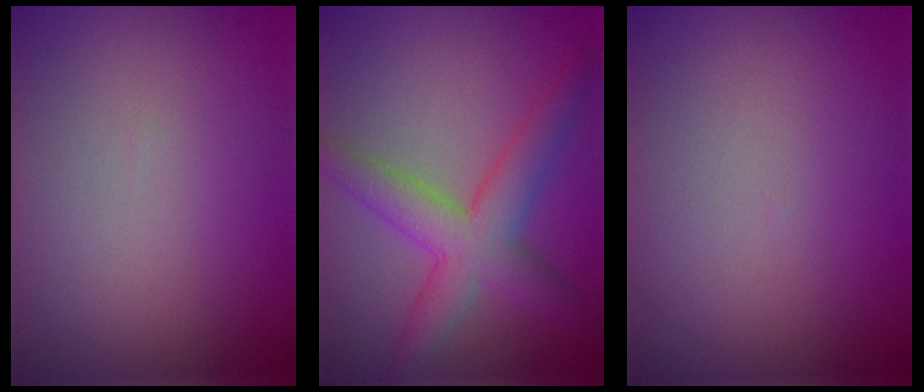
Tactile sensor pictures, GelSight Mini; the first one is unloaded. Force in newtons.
{"total": 5.8, "press": 5.8, "slide": 0.2}
{"total": 0.0}